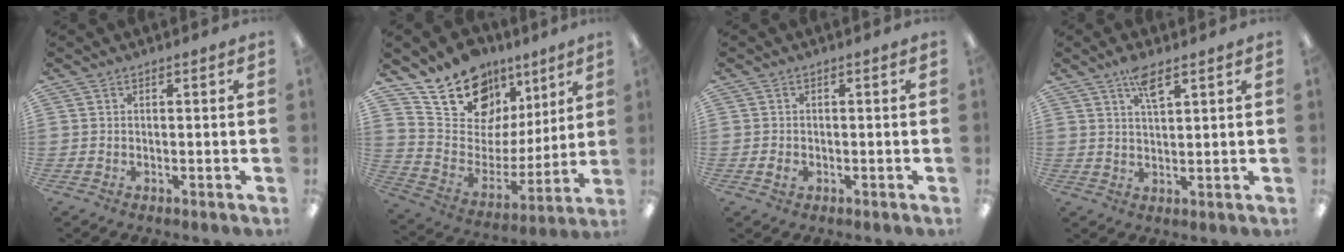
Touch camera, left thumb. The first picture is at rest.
{"total": 18.1, "force": [13.0, 11.0, 6.1], "torque": [-0.109, -0.091, 0.237]}
{"total": 1.5, "force": [-0.4, 1.1, 0.9], "torque": [-0.016, 0.002, -0.008]}
{"total": 5.0, "force": [3.4, 1.4, 3.4], "torque": [-0.061, -0.007, 0.057]}